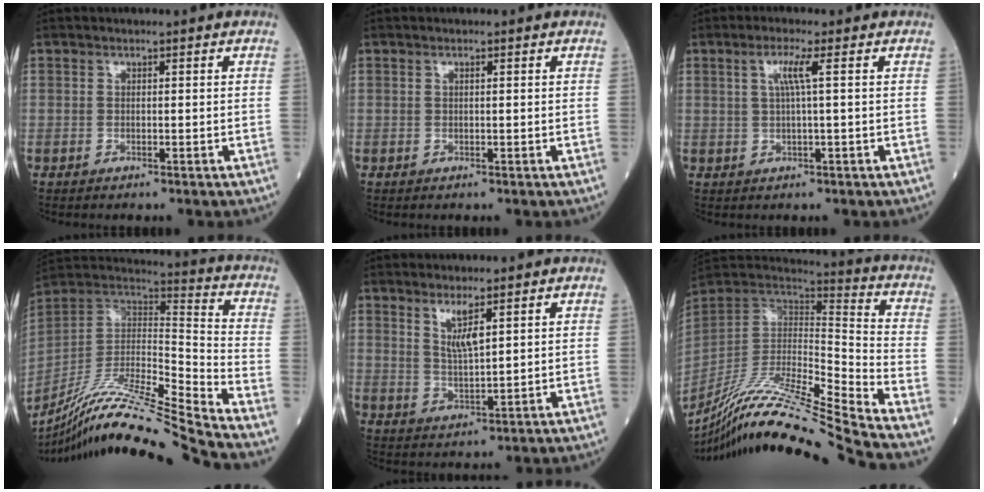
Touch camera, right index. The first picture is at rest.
{"total": 0.0}
{"total": 3.2, "force": [0.9, -0.5, 3.0], "torque": [-0.063, 0.004, 0.017]}
{"total": 22.1, "force": [-19.0, -2.0, 11.2], "torque": [-0.224, -0.012, -0.345]}
{"total": 4.3, "force": [2.4, 0.4, 3.5], "torque": [-0.069, -0.011, 0.051]}
{"total": 24.1, "force": [-20.4, -1.9, 12.6], "torque": [-0.247, -0.028, -0.370]}